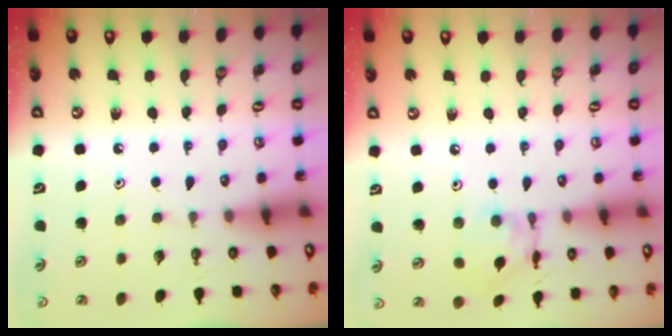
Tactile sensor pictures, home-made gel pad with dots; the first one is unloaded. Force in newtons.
{"total": 9.2, "press": 9.2, "slide": 0.7}